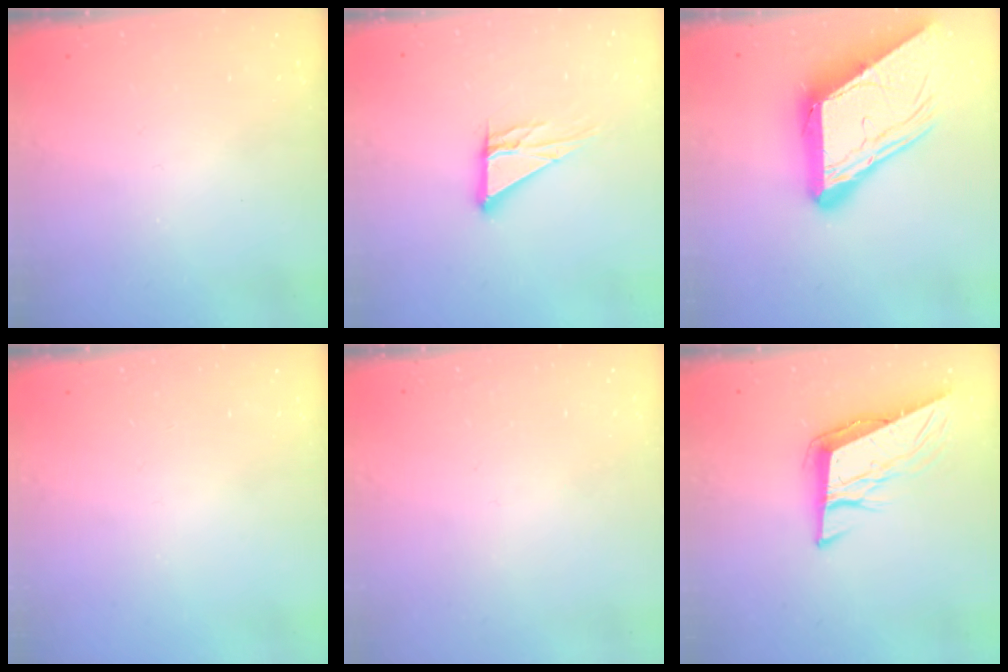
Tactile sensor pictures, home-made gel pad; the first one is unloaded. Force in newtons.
{"total": 10.3, "press": 10.2, "slide": 1.0}
{"total": 17.5, "press": 17.4, "slide": 1.7}
{"total": 0.0}
{"total": 2.6, "press": 2.6, "slide": 0.2}
{"total": 11.0, "press": 10.5, "slide": 3.0}